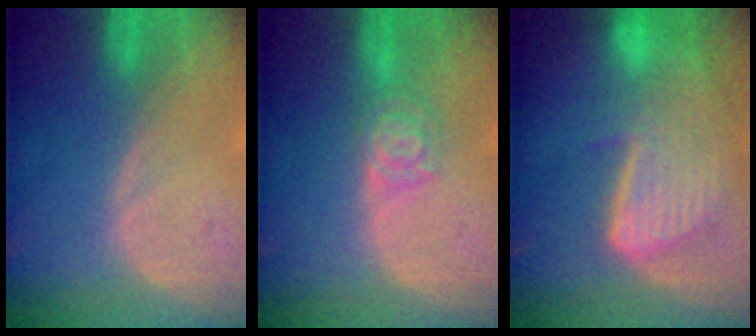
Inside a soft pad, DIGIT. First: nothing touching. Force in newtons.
{"total": 4.9, "press": 4.3, "slide": 2.3}
{"total": 9.1, "press": 8.0, "slide": 4.3}